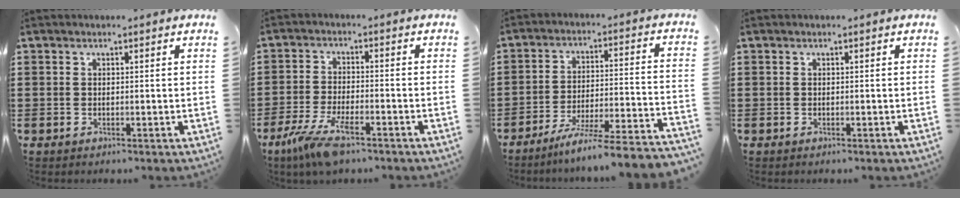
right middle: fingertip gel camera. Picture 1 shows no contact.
{"total": 7.4, "force": [-4.6, 1.6, 5.5], "torque": [-0.128, -0.013, -0.088]}
{"total": 7.8, "force": [-6.7, -1.0, 3.9], "torque": [-0.060, -0.014, -0.132]}
{"total": 0.0}